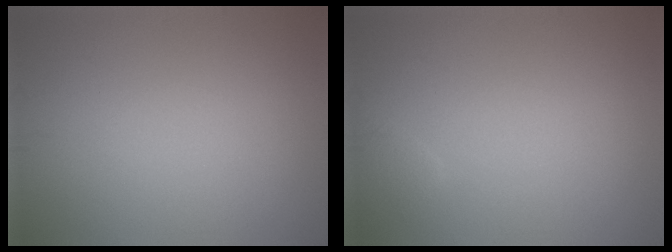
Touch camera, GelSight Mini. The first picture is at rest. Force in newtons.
{"total": 1.0, "press": 1.0, "slide": 0.0}